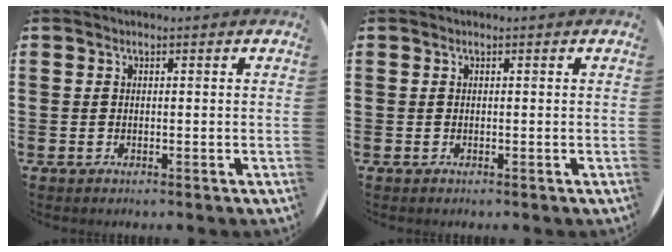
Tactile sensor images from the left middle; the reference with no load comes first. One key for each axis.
{"total": 0.0}